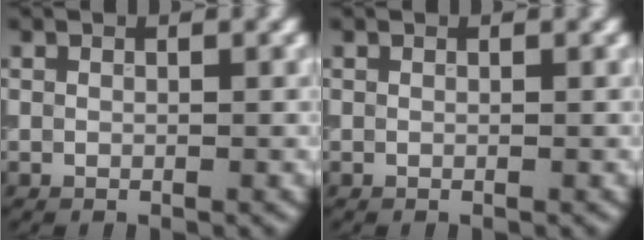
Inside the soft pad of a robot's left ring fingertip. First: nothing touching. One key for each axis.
{"total": 0.0}